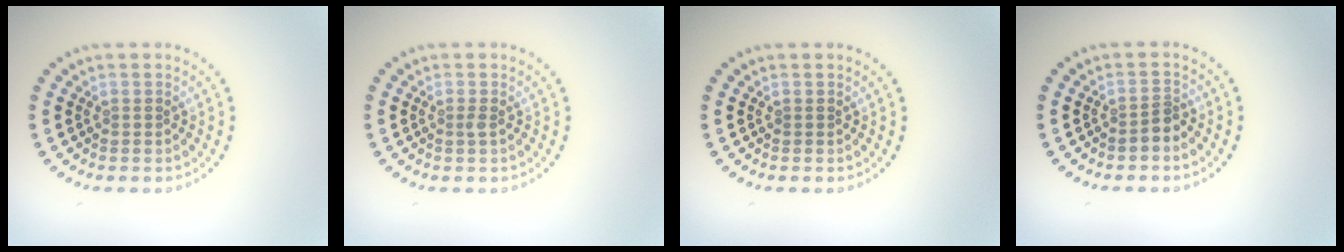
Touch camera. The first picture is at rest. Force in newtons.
{"total": 0.6, "press": 0.4, "slide": 0.4}
{"total": 0.0}
{"total": 1.5, "press": 1.1, "slide": 1.0}